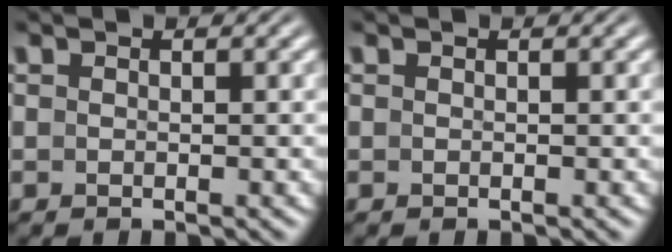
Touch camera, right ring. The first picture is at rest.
{"total": 0.0}